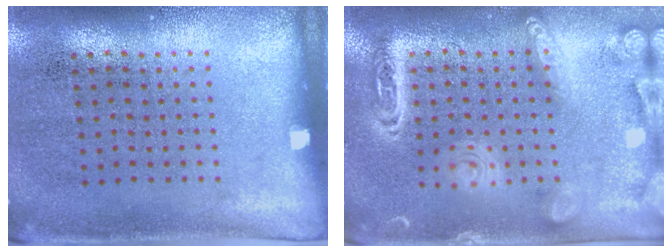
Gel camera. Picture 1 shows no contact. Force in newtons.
{"total": 4.0, "press": 4.0, "slide": 0.4}